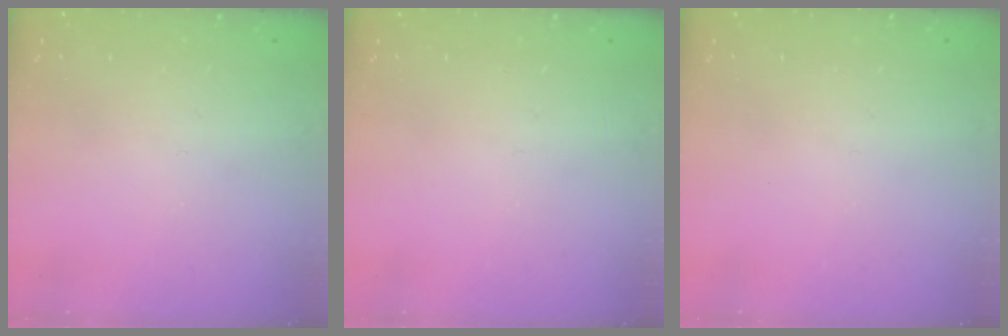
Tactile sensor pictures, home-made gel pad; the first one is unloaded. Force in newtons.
{"total": 0.0}
{"total": 0.0}